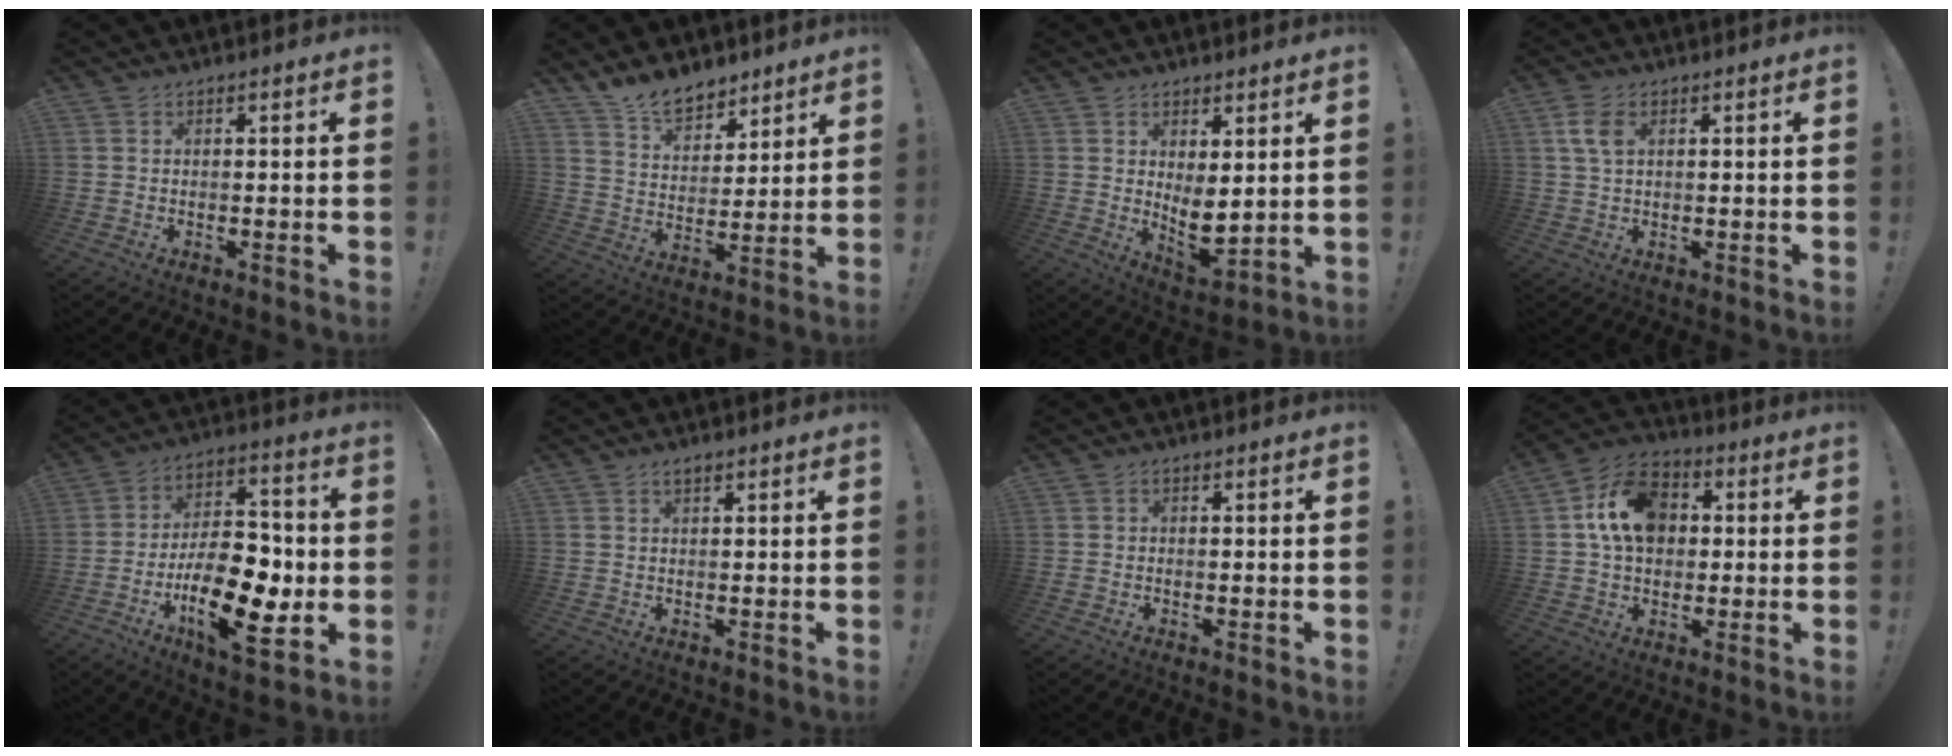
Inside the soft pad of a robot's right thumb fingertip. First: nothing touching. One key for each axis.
{"total": 11.3, "fx": 9.4, "fy": 5.5, "fz": 3.0, "tx": -0.060, "ty": -0.070, "tz": 0.184}
{"total": 6.7, "fx": 2.3, "fy": 3.1, "fz": 5.5, "tx": -0.062, "ty": -0.037, "tz": 0.051}
{"total": 5.6, "fx": 1.9, "fy": 3.3, "fz": 4.1, "tx": -0.072, "ty": -0.002, "tz": 0.033}
{"total": 22.5, "fx": -6.2, "fy": 11.4, "fz": 18.3, "tx": -0.310, "ty": 0.035, "tz": -0.093}
{"total": 1.5, "fx": 1.1, "fy": 0.4, "fz": 0.9, "tx": -0.012, "ty": -0.003, "tz": 0.018}
{"total": 0.5, "fx": -0.2, "fy": 0.4, "fz": 0.2, "tx": -0.002, "ty": 0.002, "tz": -0.003}
{"total": 15.0, "fx": 3.4, "fy": 11.2, "fz": 9.4, "tx": -0.152, "ty": 0.008, "tz": 0.069}